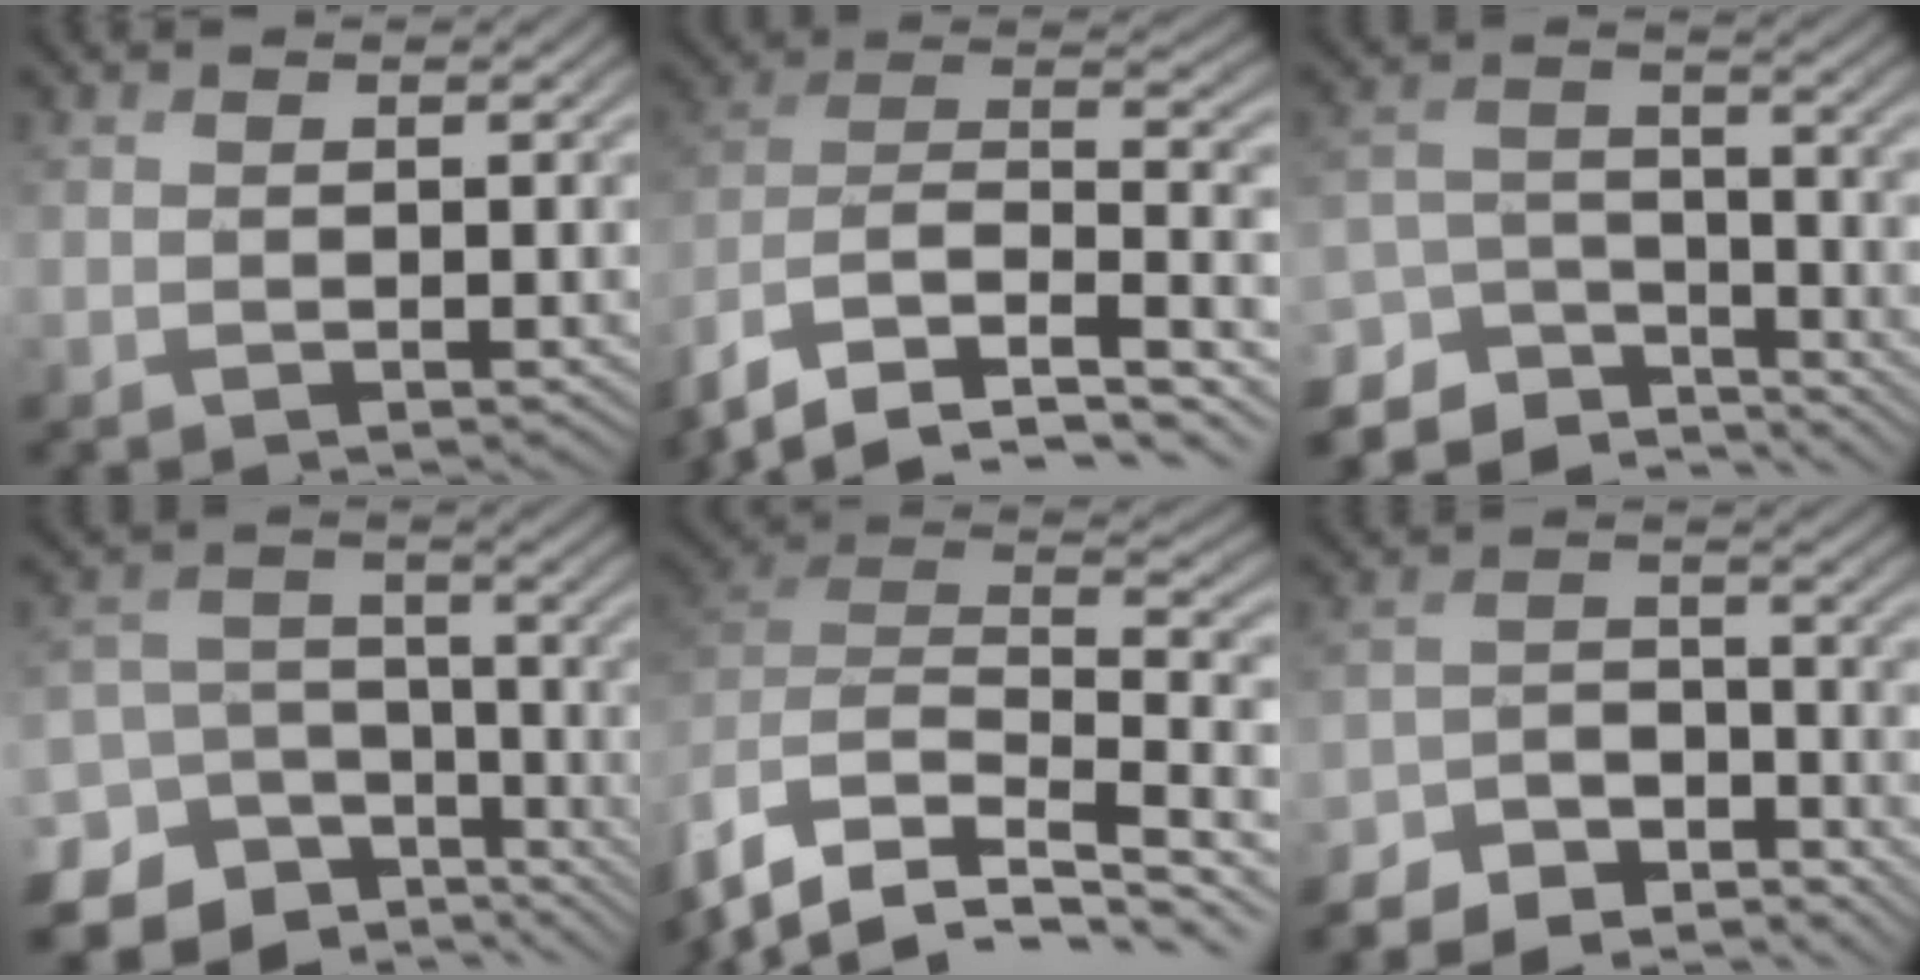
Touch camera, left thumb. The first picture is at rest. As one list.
[{"total": 15.4, "force": [-10.8, 7.1, 8.5], "torque": [-0.226, -0.013, -0.173]}, {"total": 9.4, "force": [-7.8, 4.2, 2.9], "torque": [-0.083, -0.002, -0.127]}, {"total": 14.0, "force": [-8.4, 10.4, 4.2], "torque": [-0.140, -0.044, -0.116]}, {"total": 14.0, "force": [-10.1, 6.3, 7.4], "torque": [-0.187, 0.011, -0.147]}, {"total": 7.8, "force": [-7.1, 2.4, 1.8], "torque": [-0.043, -0.006, -0.136]}]